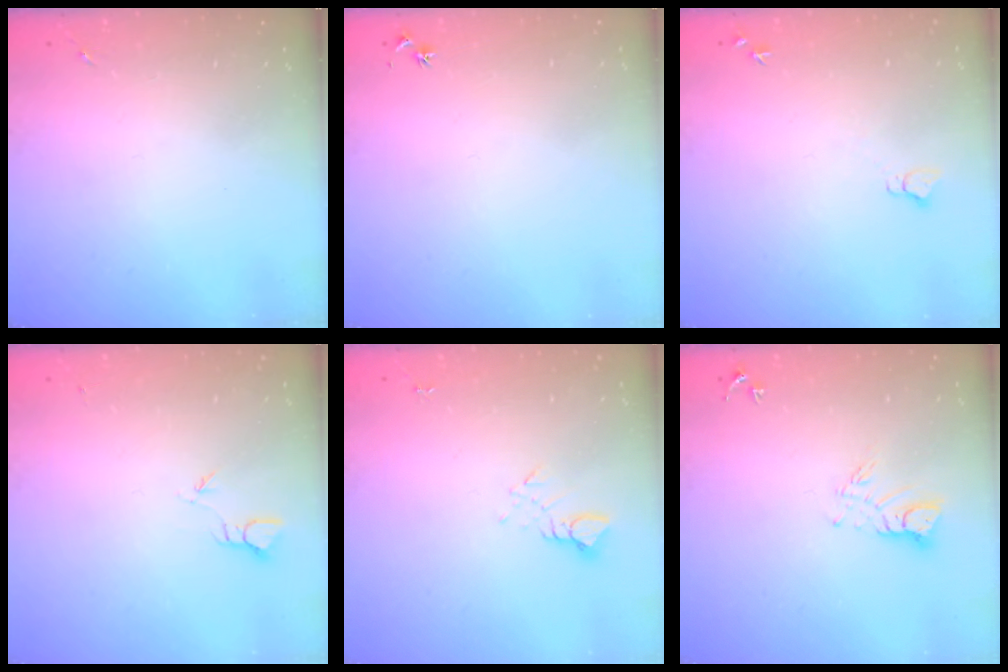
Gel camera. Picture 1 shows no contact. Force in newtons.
{"total": 3.0, "press": 2.9, "slide": 0.3}
{"total": 4.1, "press": 4.0, "slide": 0.5}
{"total": 2.4, "press": 2.4, "slide": 0.2}
{"total": 3.9, "press": 3.9, "slide": 0.3}
{"total": 6.7, "press": 6.7, "slide": 0.6}